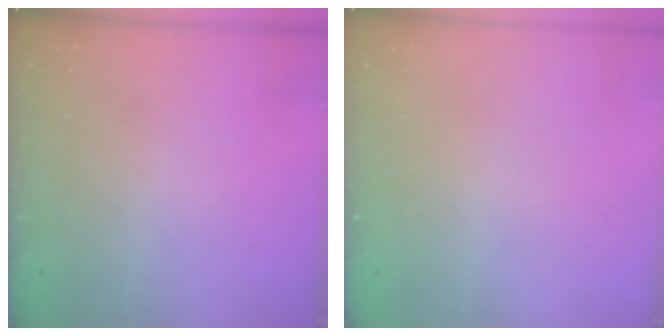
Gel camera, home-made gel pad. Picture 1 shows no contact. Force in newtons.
{"total": 0.0}